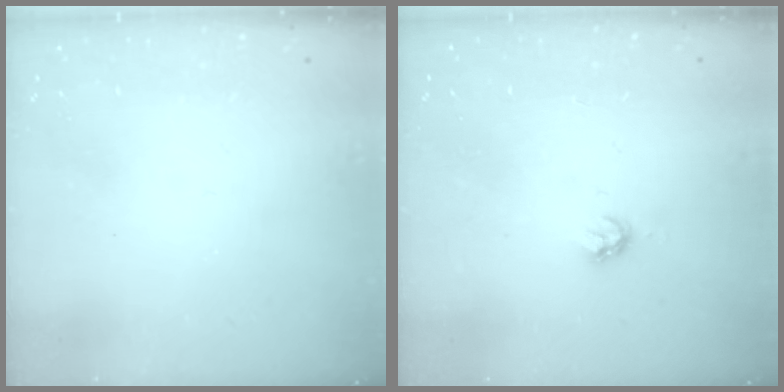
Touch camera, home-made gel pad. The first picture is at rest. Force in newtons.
{"total": 2.8, "press": 2.7, "slide": 0.3}